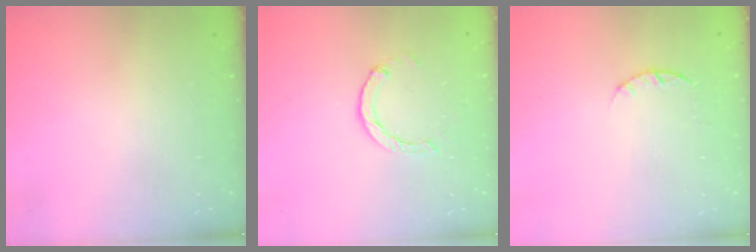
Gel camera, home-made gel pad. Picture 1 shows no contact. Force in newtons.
{"total": 2.9, "press": 2.9, "slide": 0.4}
{"total": 2.5, "press": 2.4, "slide": 0.4}